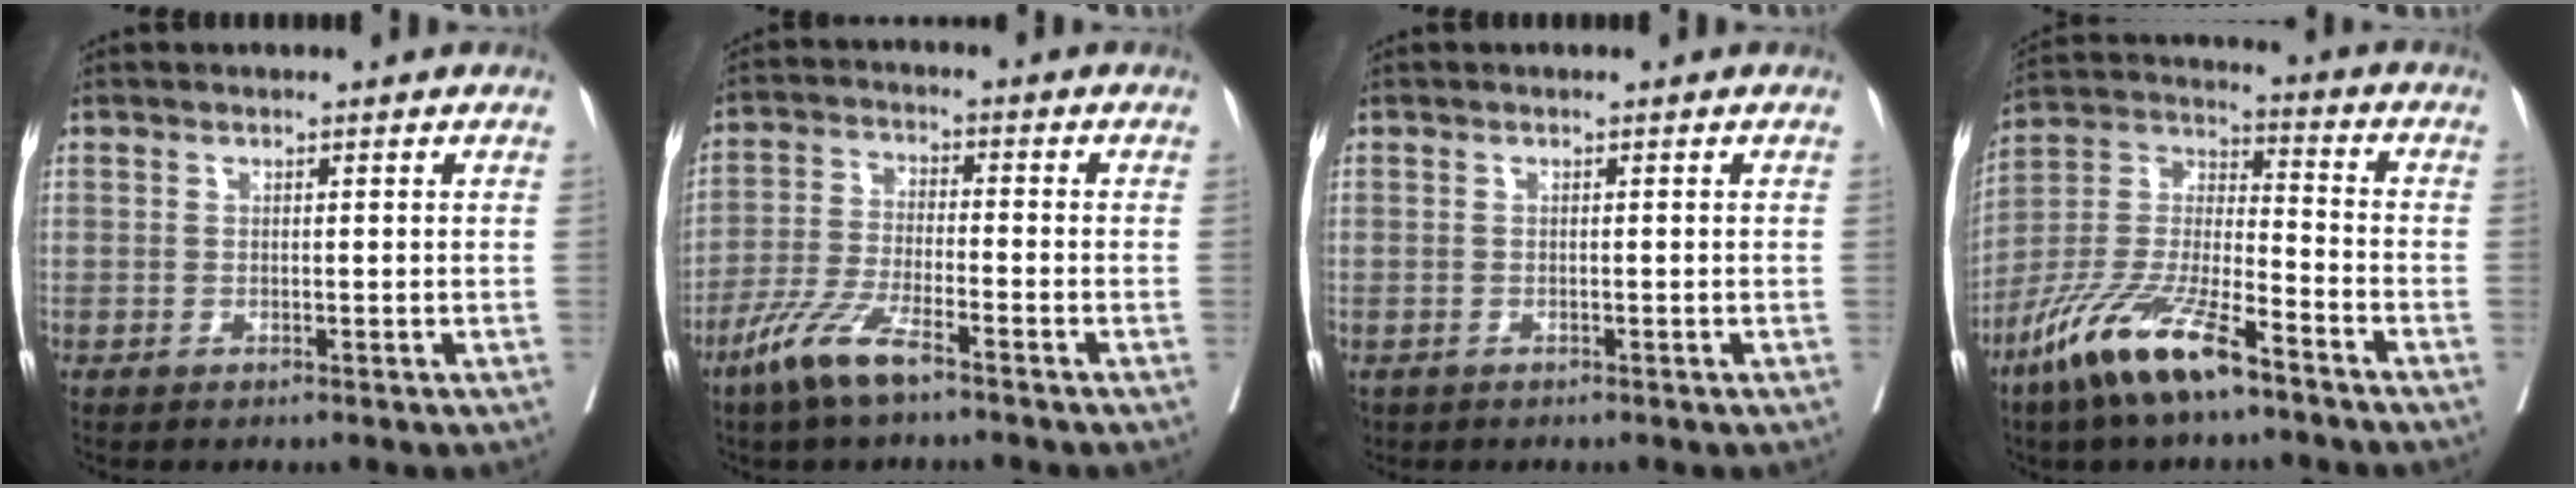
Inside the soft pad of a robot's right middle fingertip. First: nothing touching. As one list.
[{"total": 7.7, "force": [-5.3, 0.9, 5.5], "torque": [-0.121, -0.014, -0.106]}, {"total": 1.1, "force": [-0.8, 0.8, 0.2], "torque": [-0.009, 0.001, -0.010]}, {"total": 14.9, "force": [-9.8, 3.1, 10.7], "torque": [-0.224, -0.015, -0.188]}]